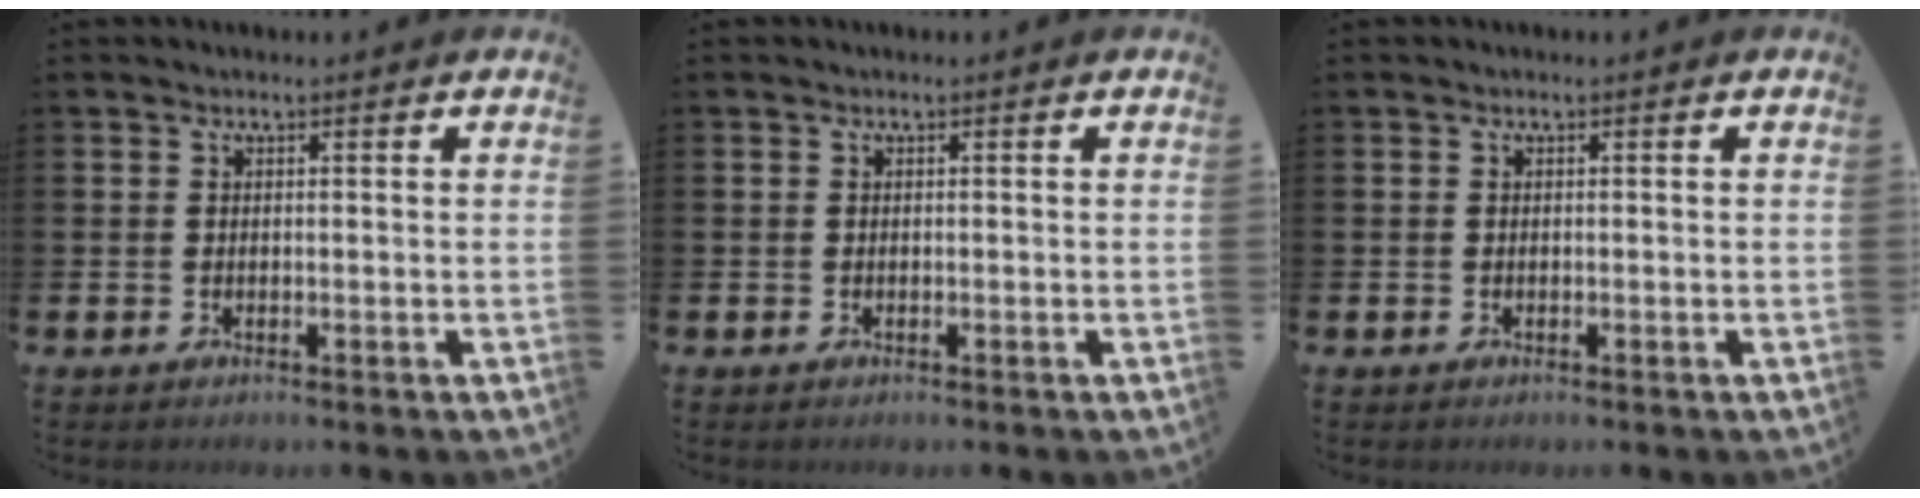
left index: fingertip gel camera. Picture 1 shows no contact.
{"total": 0.0}
{"total": 0.0}